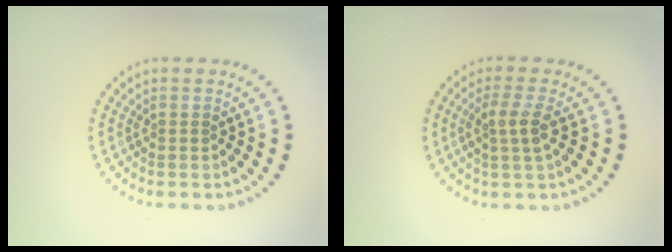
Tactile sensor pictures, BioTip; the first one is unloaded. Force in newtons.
{"total": 2.4, "press": 2.2, "slide": 1.1}